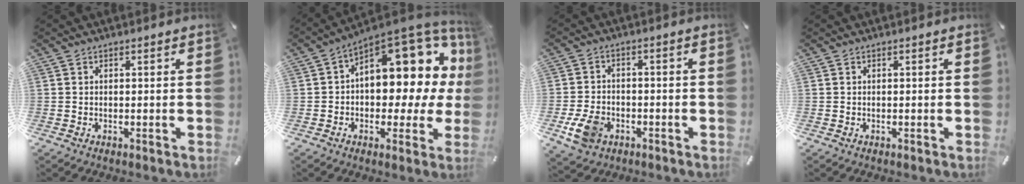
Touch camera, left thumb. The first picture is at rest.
{"total": 15.8, "force": [6.5, 9.0, 11.3], "torque": [-0.125, -0.070, 0.103]}
{"total": 8.0, "force": [-3.2, 5.9, 4.3], "torque": [-0.089, 0.011, -0.058]}
{"total": 0.0}